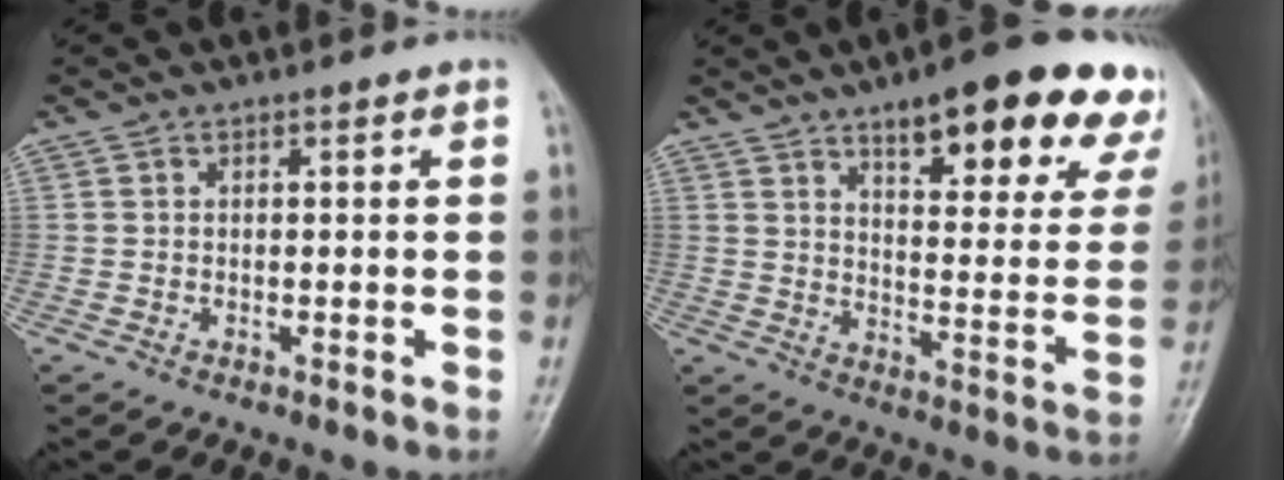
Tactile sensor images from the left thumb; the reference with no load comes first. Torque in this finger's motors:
{"motor_torque": [0.72, 0.58, 1.42, -1.35, 0.19]}